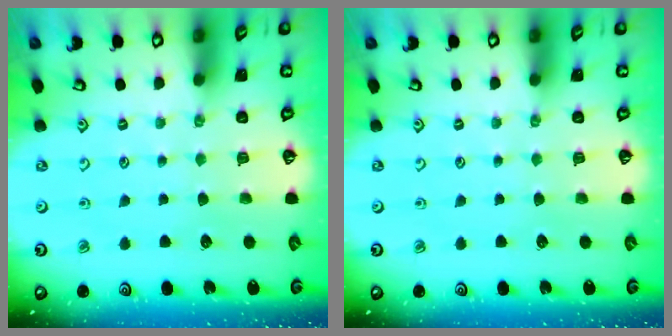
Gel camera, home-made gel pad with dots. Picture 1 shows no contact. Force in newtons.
{"total": 0.0}